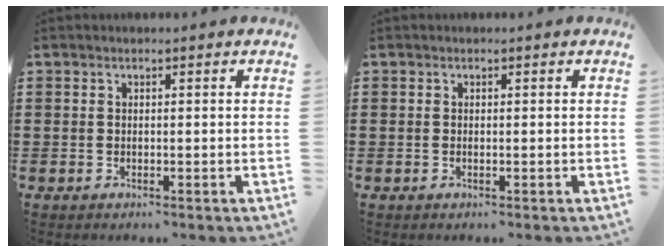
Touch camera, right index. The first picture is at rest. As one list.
[{"total": 0.0}]